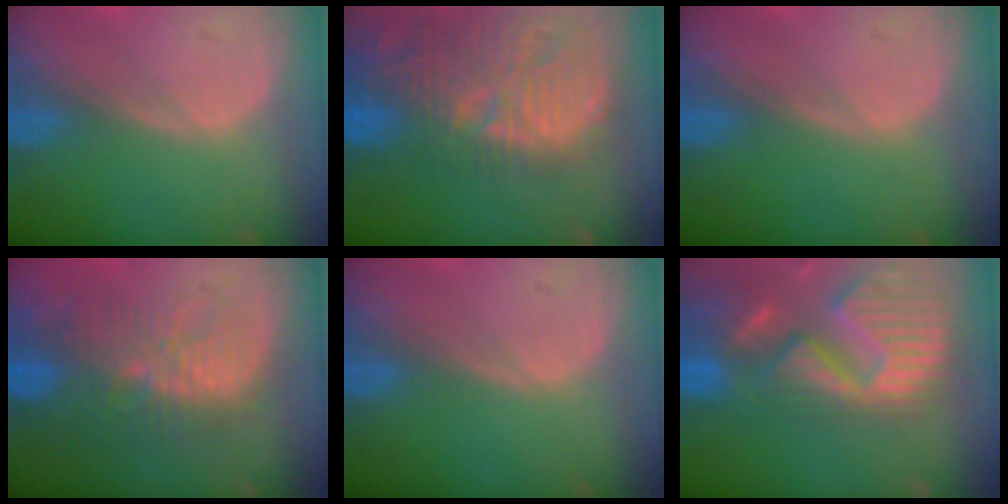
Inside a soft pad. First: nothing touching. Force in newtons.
{"total": 14.8, "press": 13.1, "slide": 6.9}
{"total": 0.0}
{"total": 10.7, "press": 9.9, "slide": 4.2}
{"total": 0.0}
{"total": 14.4, "press": 12.0, "slide": 7.9}